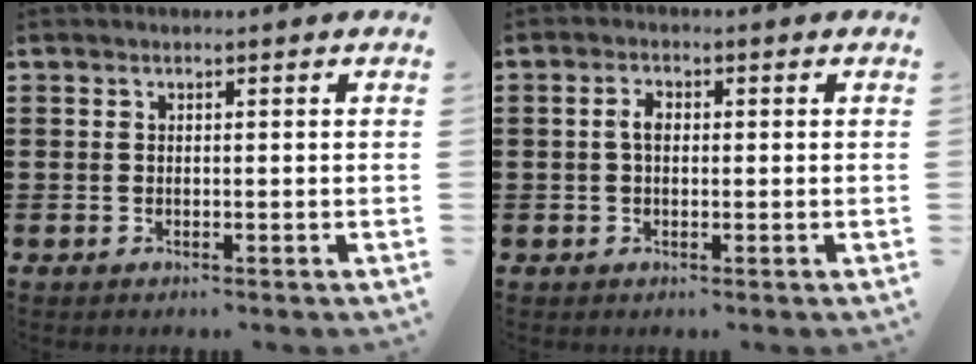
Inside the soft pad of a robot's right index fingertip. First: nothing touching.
{"total": 2.4, "force": [0.1, 1.3, 2.0], "torque": [-0.040, 0.007, 0.000]}